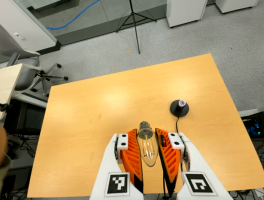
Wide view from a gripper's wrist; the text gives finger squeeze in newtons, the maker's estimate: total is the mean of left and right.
{"total": 21.3, "left": 23.2, "right": 19.3}